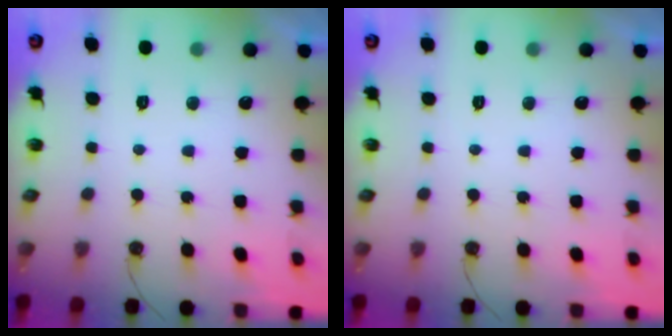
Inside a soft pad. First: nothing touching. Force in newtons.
{"total": 0.0}